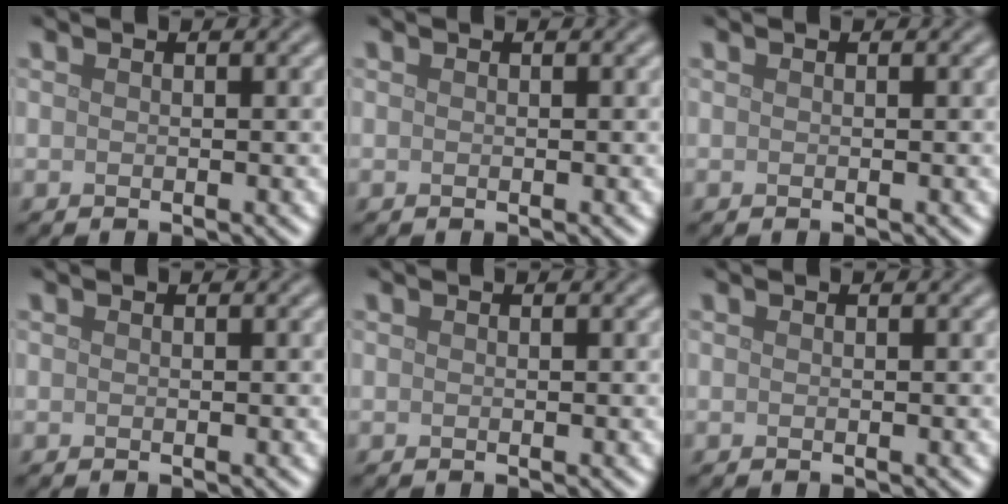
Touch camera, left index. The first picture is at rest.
{"total": 0.0}
{"total": 0.0}
{"total": 0.0}
{"total": 0.0}
{"total": 0.0}